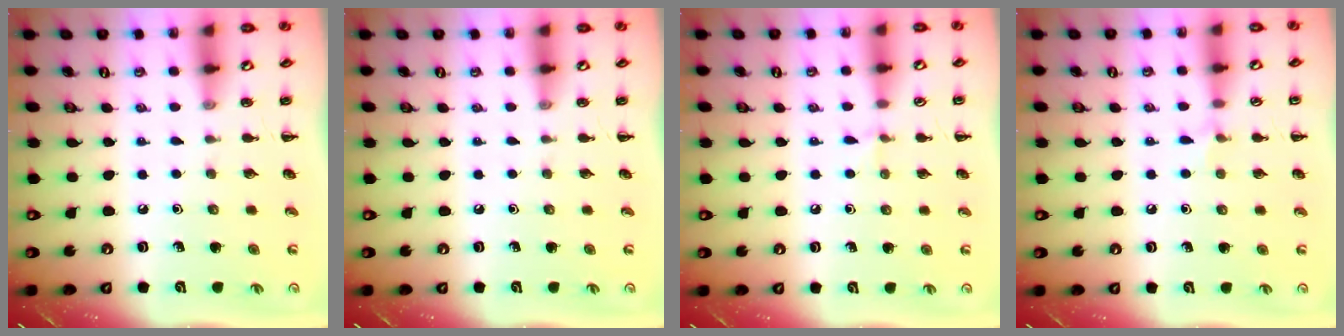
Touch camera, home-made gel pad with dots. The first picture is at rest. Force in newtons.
{"total": 0.0}
{"total": 4.1, "press": 3.9, "slide": 1.4}
{"total": 5.0, "press": 4.7, "slide": 1.8}